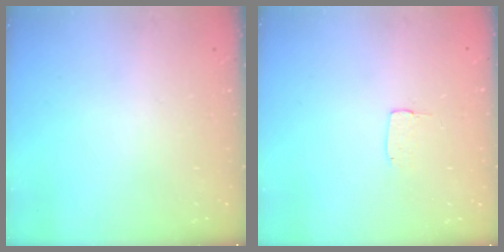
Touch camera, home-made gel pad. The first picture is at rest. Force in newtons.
{"total": 2.9, "press": 2.9, "slide": 0.2}